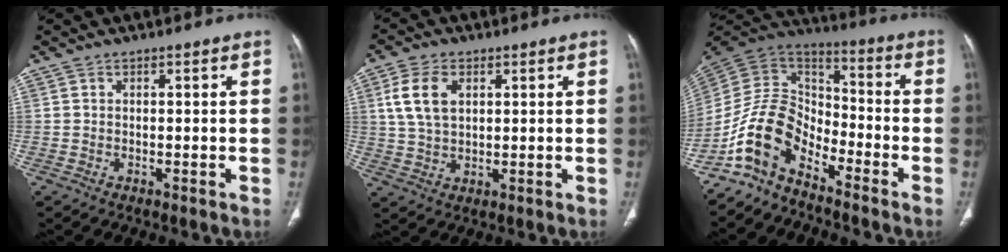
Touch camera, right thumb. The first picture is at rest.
{"total": 7.7, "force": [2.4, 4.8, 5.5], "torque": [-0.111, -0.001, 0.051]}
{"total": 12.6, "force": [-8.4, 7.0, 6.3], "torque": [-0.108, 0.085, -0.178]}